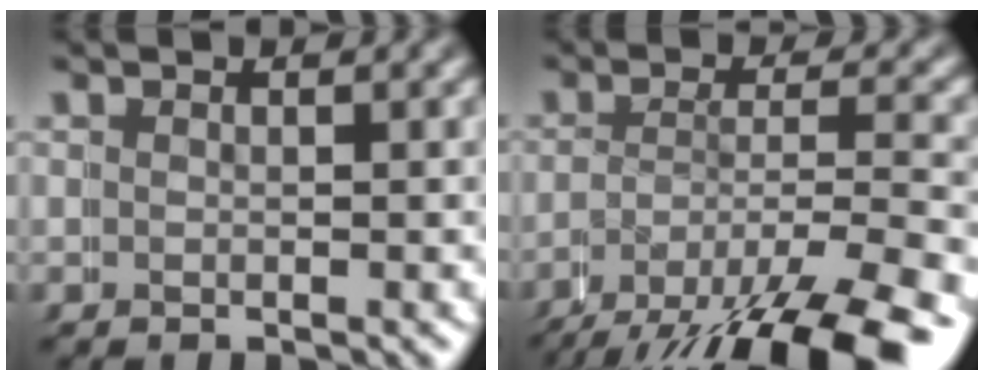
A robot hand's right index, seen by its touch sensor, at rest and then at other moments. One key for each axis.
{"total": 6.8, "fx": -3.8, "fy": 2.2, "fz": 5.2, "tx": -0.088, "ty": -0.036, "tz": -0.050}